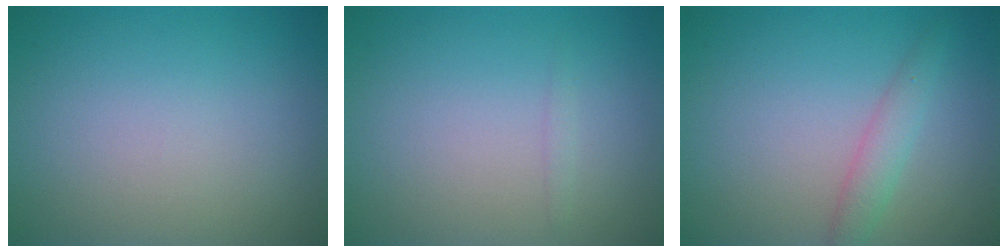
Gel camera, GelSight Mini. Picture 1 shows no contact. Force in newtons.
{"total": 0.5, "press": 0.5, "slide": 0.0}
{"total": 1.9, "press": 1.9, "slide": 0.1}